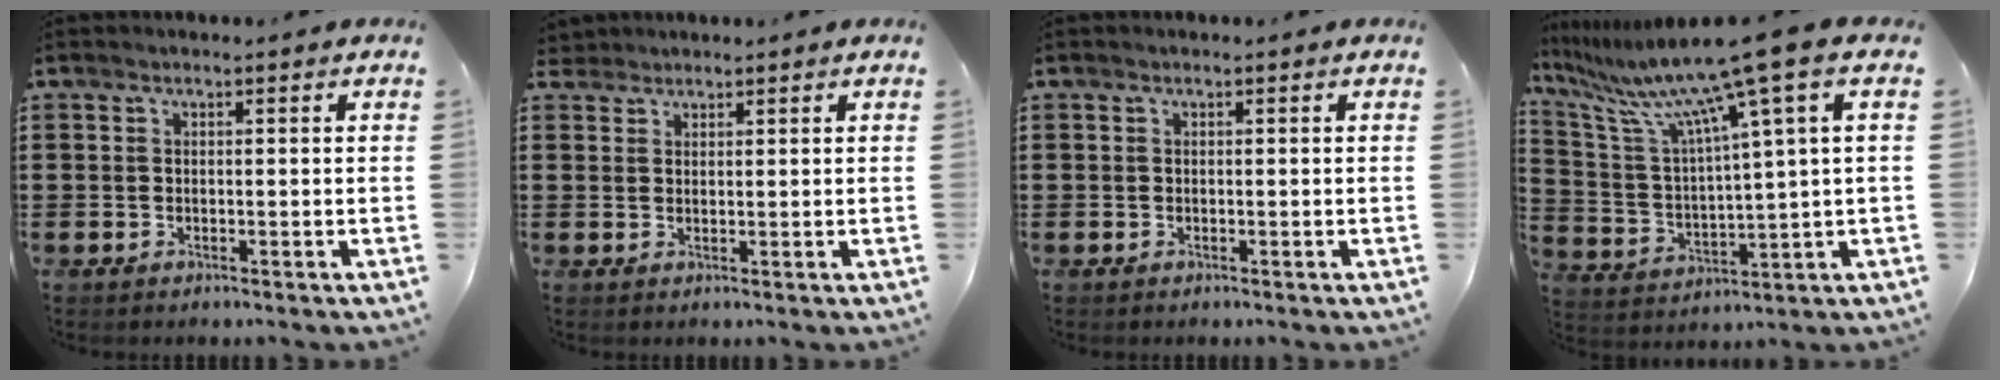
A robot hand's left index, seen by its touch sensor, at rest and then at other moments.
{"total": 1.5, "force": [1.4, 0.6, 0.0], "torque": [-0.006, 0.004, 0.029]}
{"total": 0.0}
{"total": 12.1, "force": [8.2, -0.6, 8.9], "torque": [-0.210, -0.046, 0.125]}